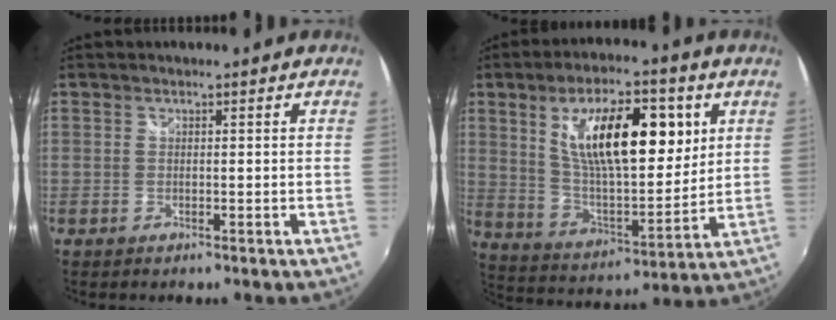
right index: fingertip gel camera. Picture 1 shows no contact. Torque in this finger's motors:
{"motor_torque": [1.75, 0.39, 1.05, 0.21]}